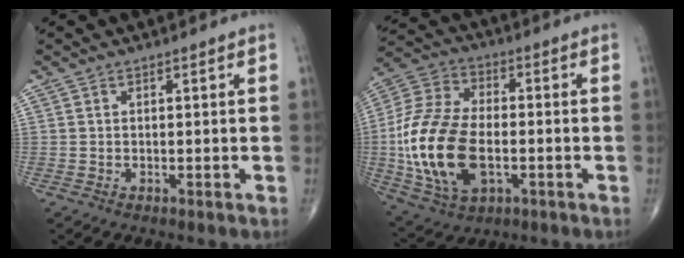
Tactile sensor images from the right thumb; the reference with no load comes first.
{"total": 20.7, "force": [-3.2, 12.1, 16.5], "torque": [-0.341, 0.006, -0.055]}